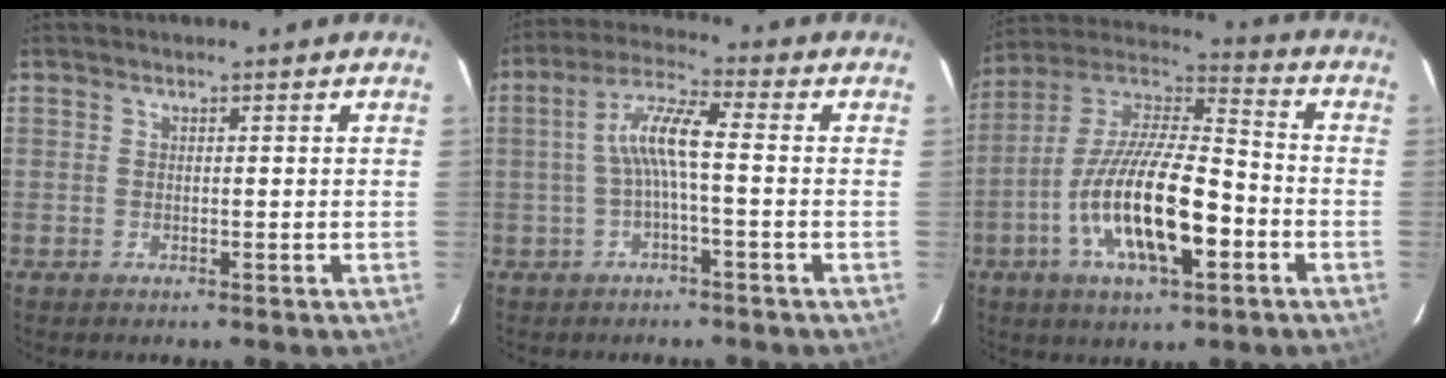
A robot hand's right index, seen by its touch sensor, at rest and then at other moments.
{"total": 6.7, "force": [-1.0, 0.7, 6.5], "torque": [-0.143, 0.016, -0.018]}
{"total": 19.0, "force": [-6.3, 6.2, 16.8], "torque": [-0.324, -0.008, -0.118]}